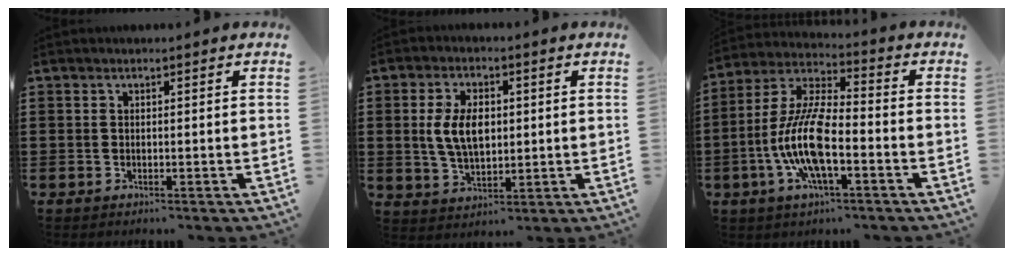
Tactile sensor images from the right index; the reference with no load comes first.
{"total": 6.9, "force": [0.6, 4.0, 5.7], "torque": [-0.121, 0.006, 0.003]}
{"total": 11.8, "force": [-3.6, 3.9, 10.6], "torque": [-0.244, -0.008, -0.073]}